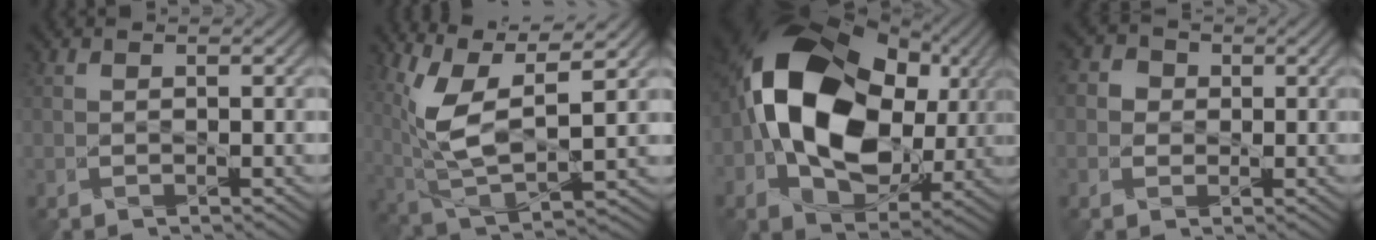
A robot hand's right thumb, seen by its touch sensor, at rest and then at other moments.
{"total": 10.7, "force": [4.2, 3.7, 9.1], "torque": [-0.212, -0.001, 0.090]}
{"total": 19.3, "force": [1.5, 13.7, 13.6], "torque": [-0.282, -0.010, 0.033]}
{"total": 3.0, "force": [0.4, 2.8, 1.1], "torque": [-0.033, 0.010, -0.002]}